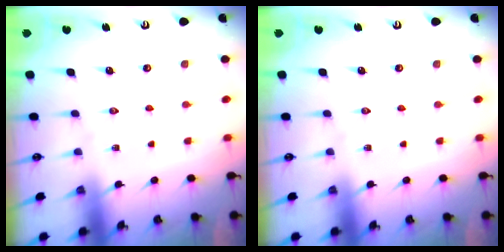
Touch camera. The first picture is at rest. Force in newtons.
{"total": 0.0}